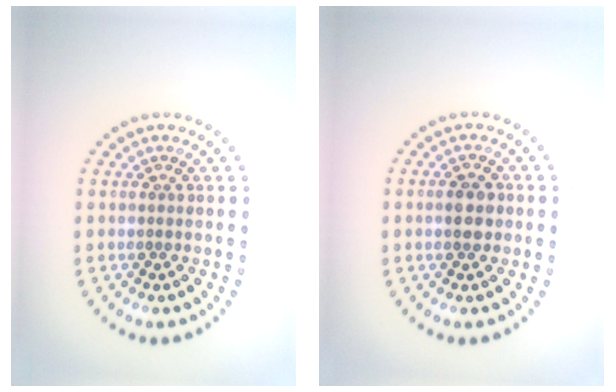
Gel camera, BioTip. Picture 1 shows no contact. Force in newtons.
{"total": 2.1, "press": 2.1, "slide": 0.3}